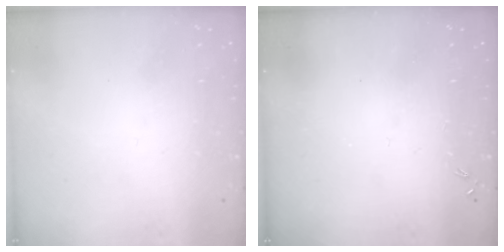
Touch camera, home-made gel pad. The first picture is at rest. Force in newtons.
{"total": 0.0}